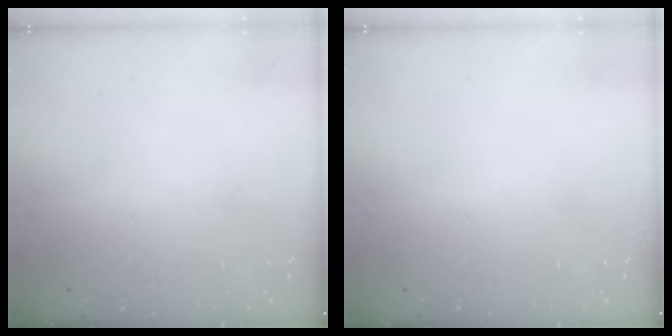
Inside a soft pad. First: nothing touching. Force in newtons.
{"total": 0.0}